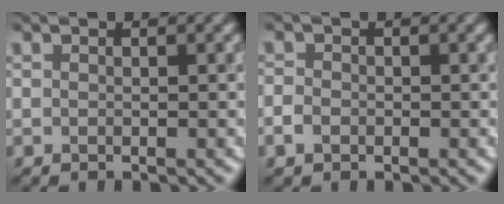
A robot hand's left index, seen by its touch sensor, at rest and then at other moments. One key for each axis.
{"total": 1.5, "fx": -0.6, "fy": 1.2, "fz": 0.7, "tx": -0.012, "ty": -0.001, "tz": -0.017}